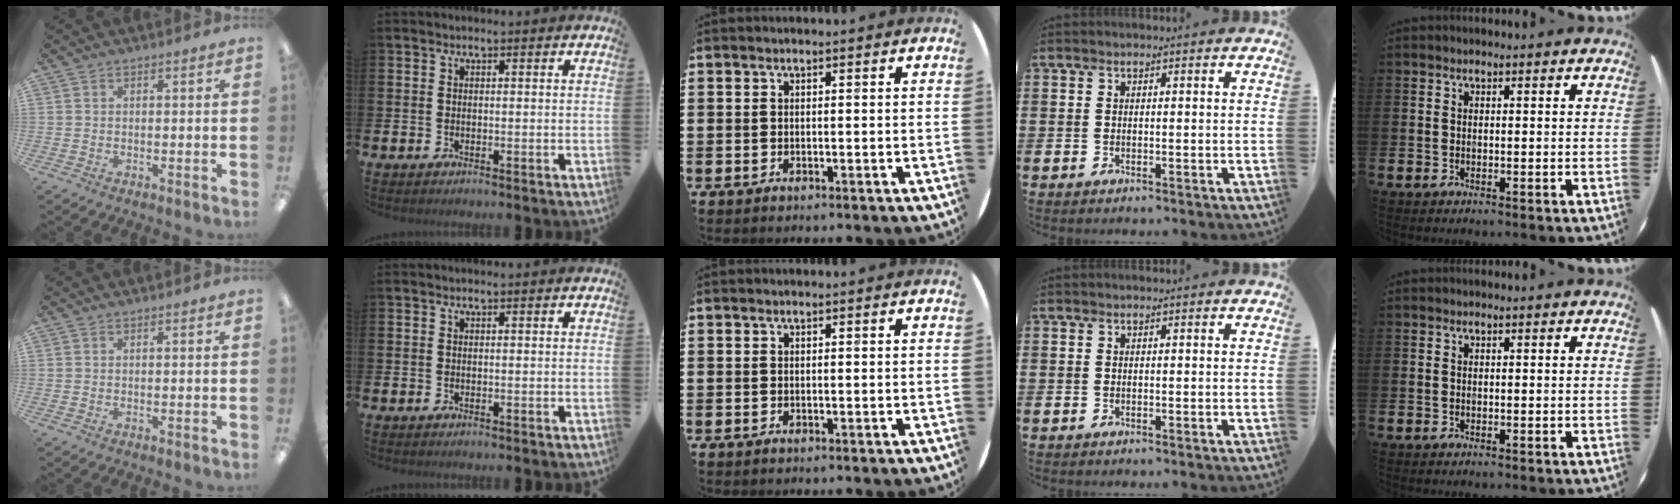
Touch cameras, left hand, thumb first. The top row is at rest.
{}